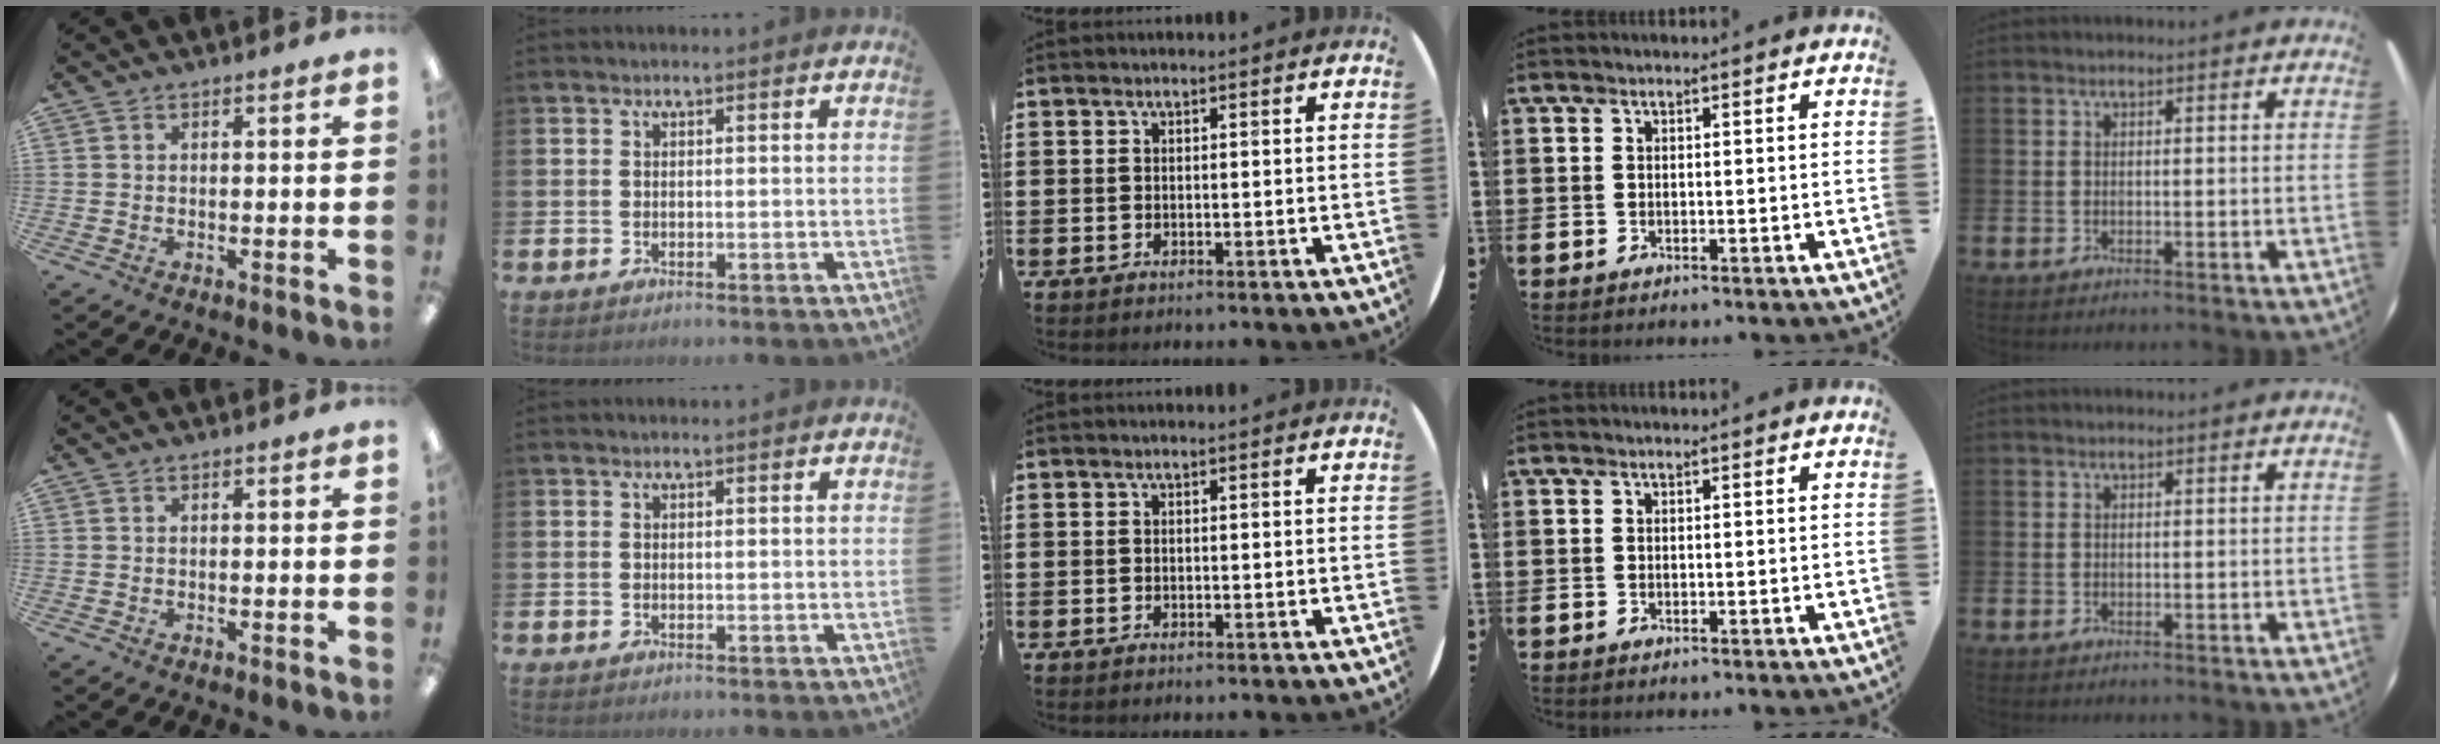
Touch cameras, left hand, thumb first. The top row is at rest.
{}